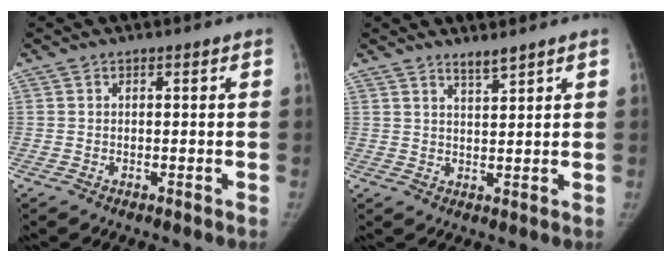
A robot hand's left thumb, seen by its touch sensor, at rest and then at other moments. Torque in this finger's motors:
{"motor_torque": [0.76, -0.04, 0.99, -0.66, 0.05]}